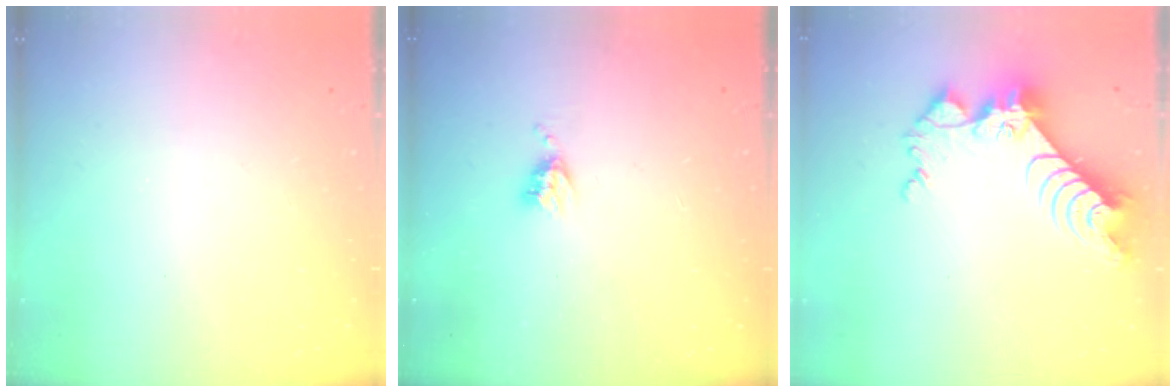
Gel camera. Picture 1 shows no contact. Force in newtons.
{"total": 4.8, "press": 4.8, "slide": 0.4}
{"total": 11.3, "press": 11.2, "slide": 0.8}